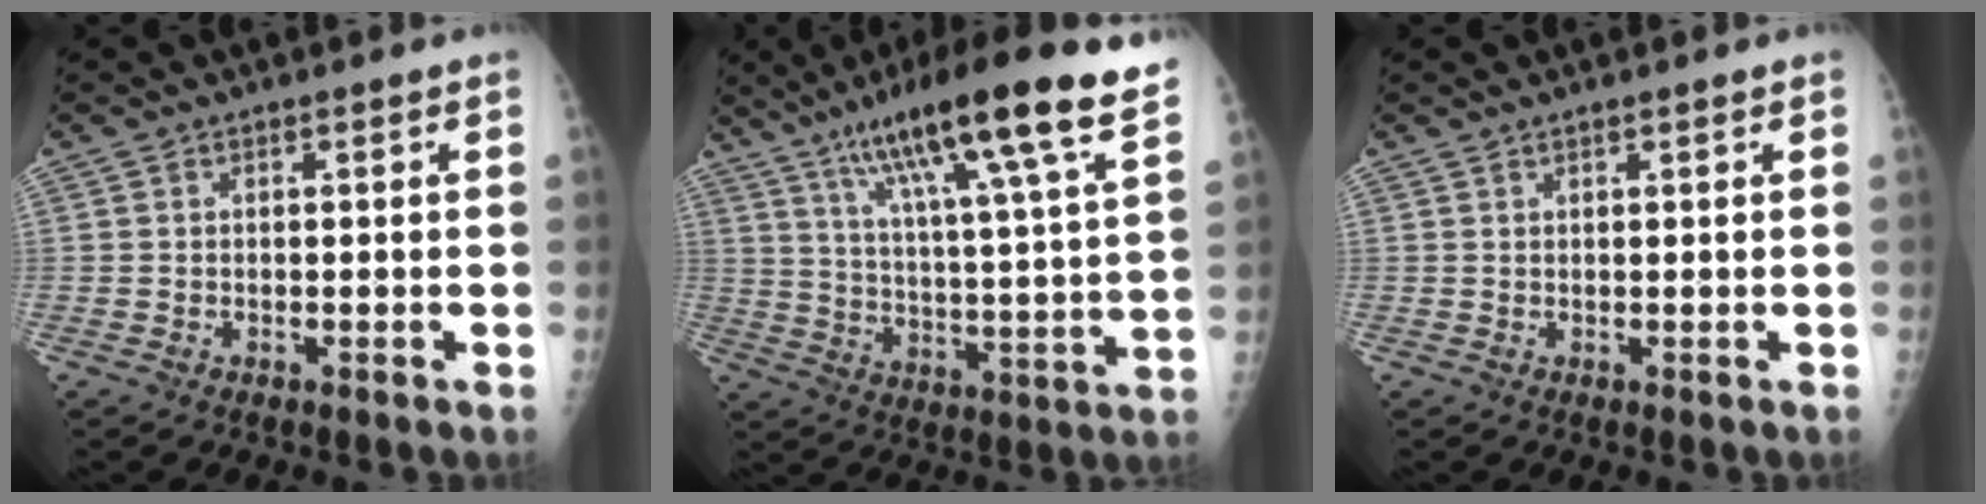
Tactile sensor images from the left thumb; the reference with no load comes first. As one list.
[{"total": 21.3, "force": [13.6, 1.7, 16.3], "torque": [-0.246, -0.033, 0.212]}, {"total": 0.9, "force": [0.7, 0.1, 0.5], "torque": [-0.006, -0.001, 0.012]}]